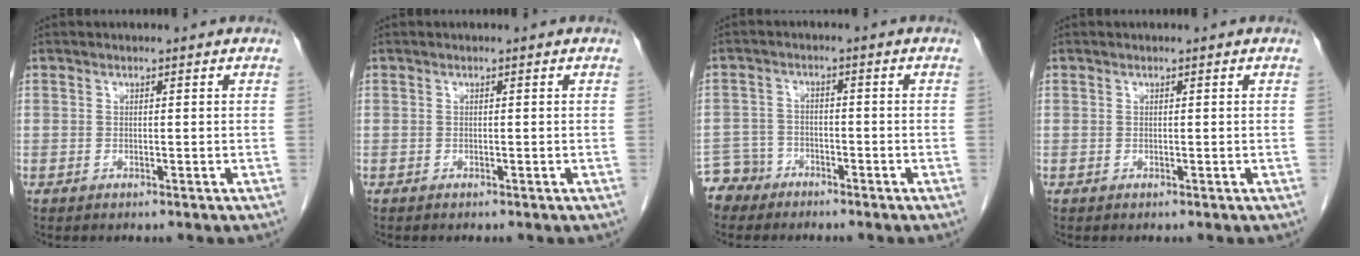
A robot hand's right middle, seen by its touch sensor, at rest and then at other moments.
{"total": 0.0}
{"total": 4.6, "force": [-3.7, 2.5, -0.7], "torque": [0.017, 0.001, -0.074]}
{"total": 0.0}